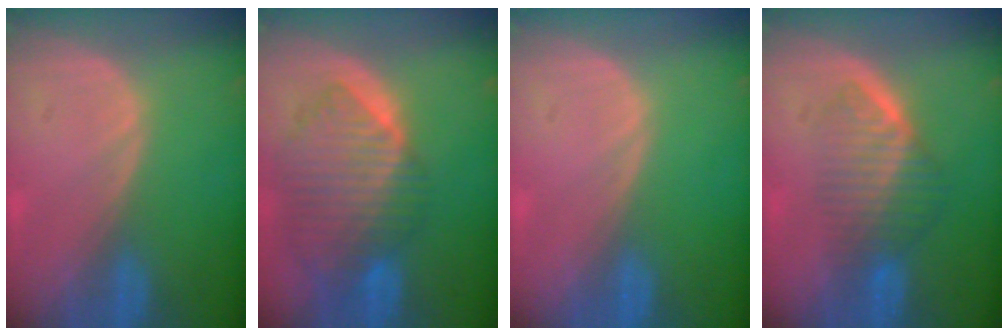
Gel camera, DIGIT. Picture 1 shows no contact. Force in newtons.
{"total": 10.2, "press": 8.9, "slide": 5.1}
{"total": 0.0}
{"total": 6.6, "press": 5.9, "slide": 2.9}